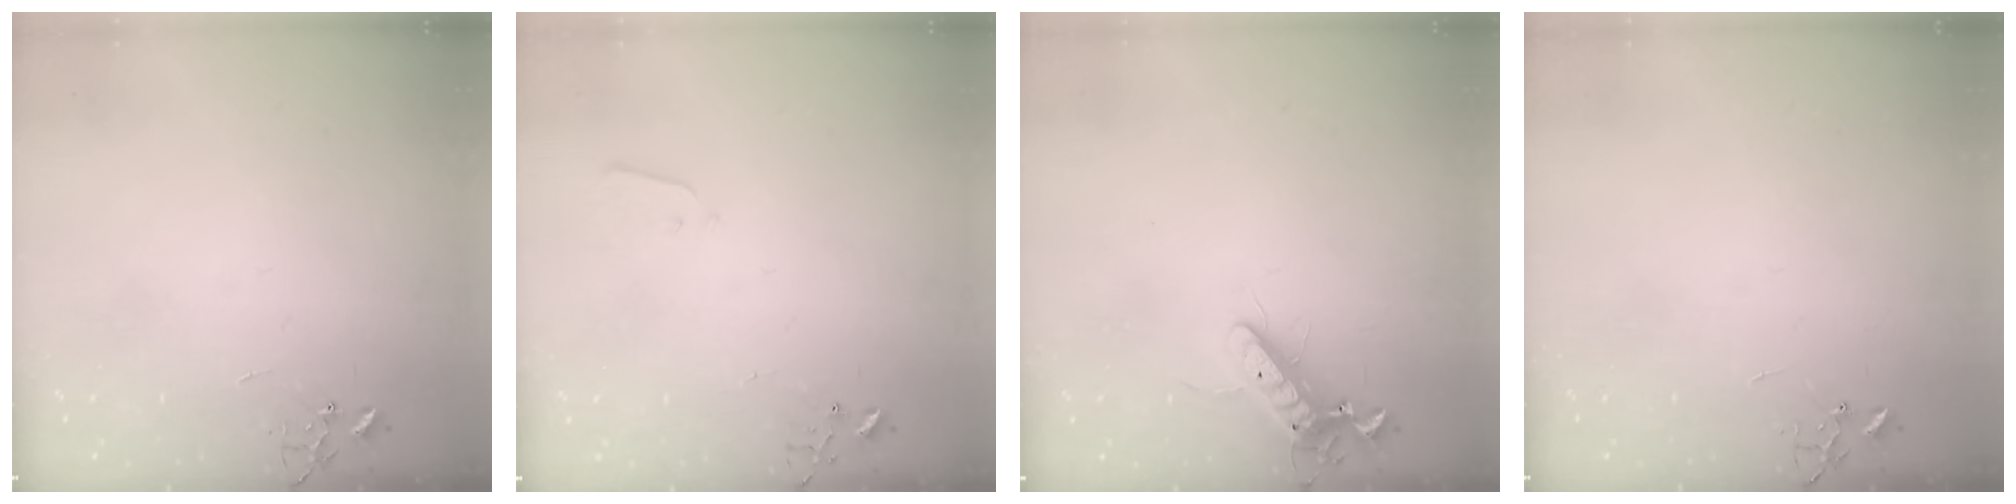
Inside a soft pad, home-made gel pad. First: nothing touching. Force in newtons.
{"total": 1.9, "press": 1.9, "slide": 0.4}
{"total": 11.6, "press": 11.4, "slide": 2.2}
{"total": 0.0}